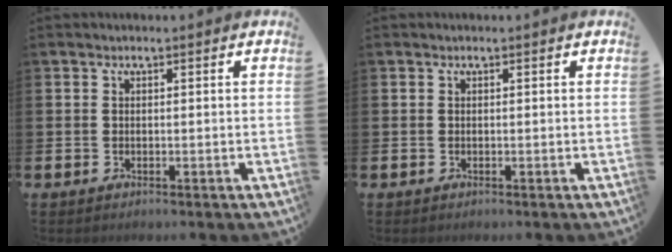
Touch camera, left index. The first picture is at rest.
{"total": 0.0}